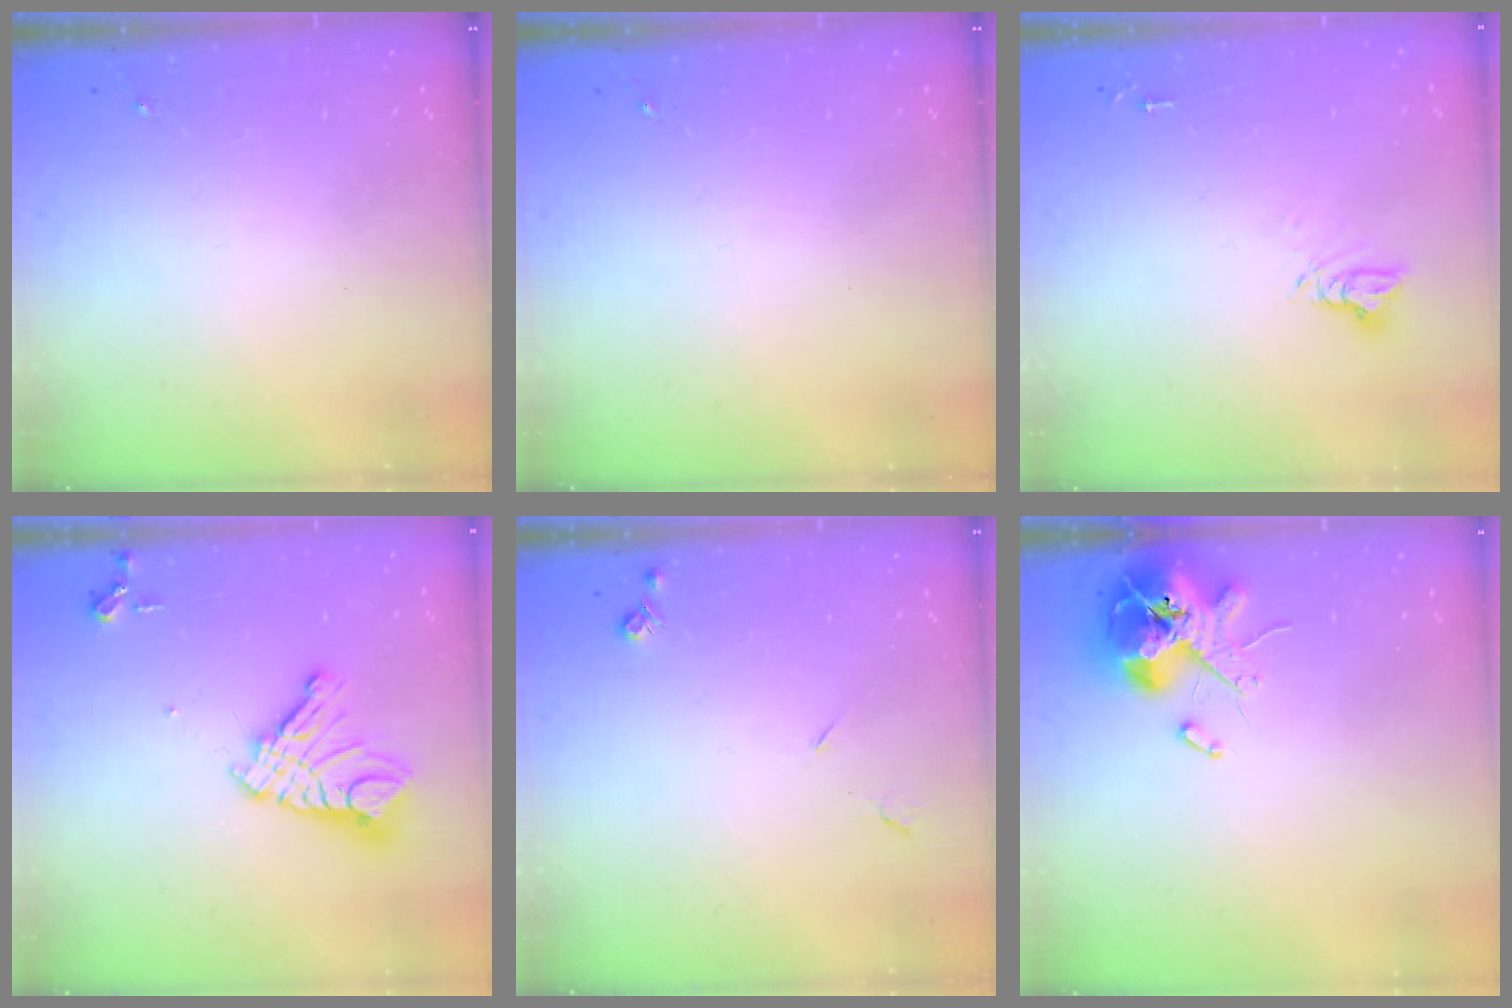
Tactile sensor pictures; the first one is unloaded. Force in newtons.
{"total": 0.0}
{"total": 6.2, "press": 6.2, "slide": 0.3}
{"total": 15.7, "press": 15.6, "slide": 1.8}
{"total": 4.0, "press": 3.9, "slide": 0.7}
{"total": 13.9, "press": 13.7, "slide": 2.2}